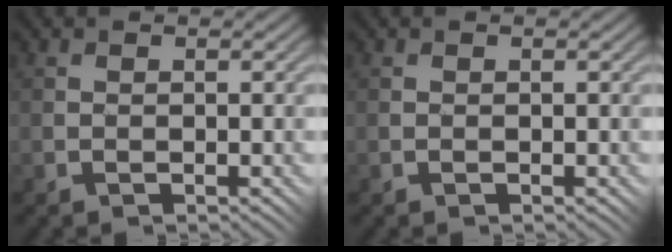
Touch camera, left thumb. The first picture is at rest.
{"total": 0.0}